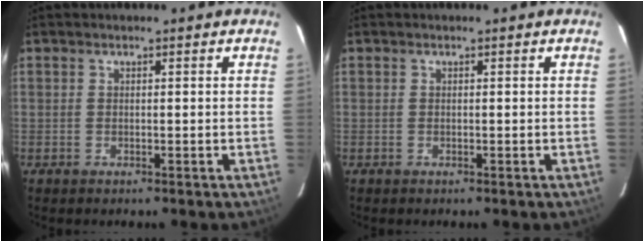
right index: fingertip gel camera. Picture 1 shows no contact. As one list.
[{"total": 0.0}]